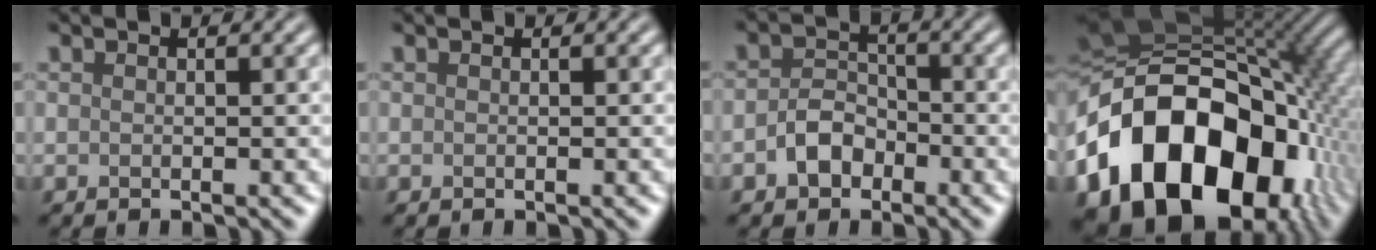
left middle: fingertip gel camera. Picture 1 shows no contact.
{"total": 0.0}
{"total": 2.9, "force": [-1.4, 2.1, 1.5], "torque": [-0.024, 0.006, -0.030]}
{"total": 20.2, "force": [-5.6, 13.8, 13.7], "torque": [-0.269, -0.011, -0.098]}